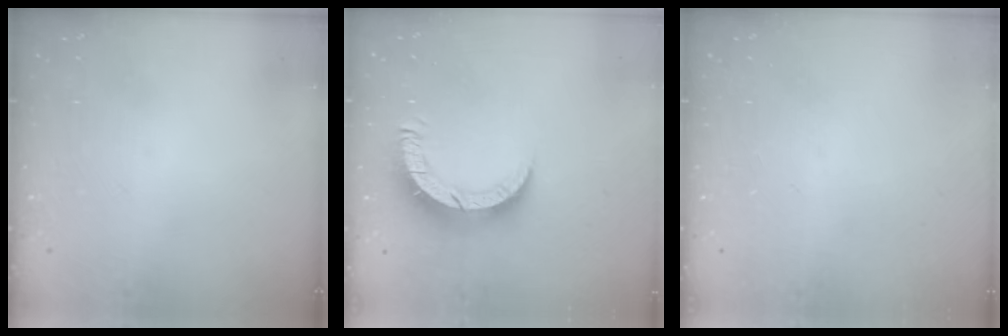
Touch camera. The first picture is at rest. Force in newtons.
{"total": 9.4, "press": 9.4, "slide": 0.7}
{"total": 0.0}